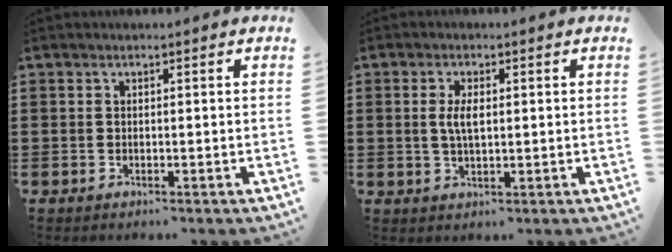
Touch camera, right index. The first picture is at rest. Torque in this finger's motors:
{"motor_torque": [0.75, 0.40, 0.41, 0.10]}